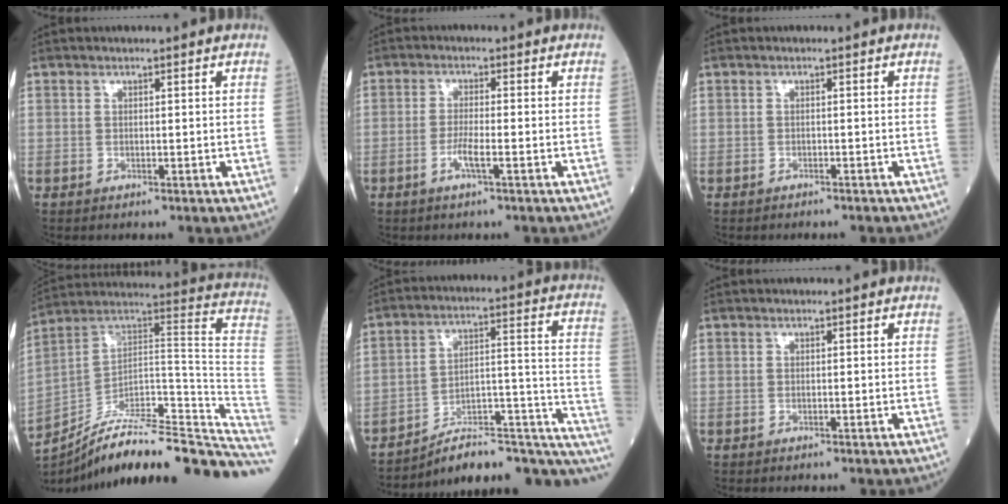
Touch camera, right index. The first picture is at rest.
{"total": 3.1, "force": [-1.3, 0.0, 2.9], "torque": [-0.057, -0.002, -0.029]}
{"total": 2.2, "force": [-2.0, 0.6, 0.7], "torque": [-0.015, -0.003, -0.022]}
{"total": 27.8, "force": [-23.5, 3.7, 14.3], "torque": [-0.122, 0.034, -0.343]}
{"total": 18.4, "force": [-14.5, 5.3, 10.0], "torque": [-0.074, 0.075, -0.199]}
{"total": 0.0}